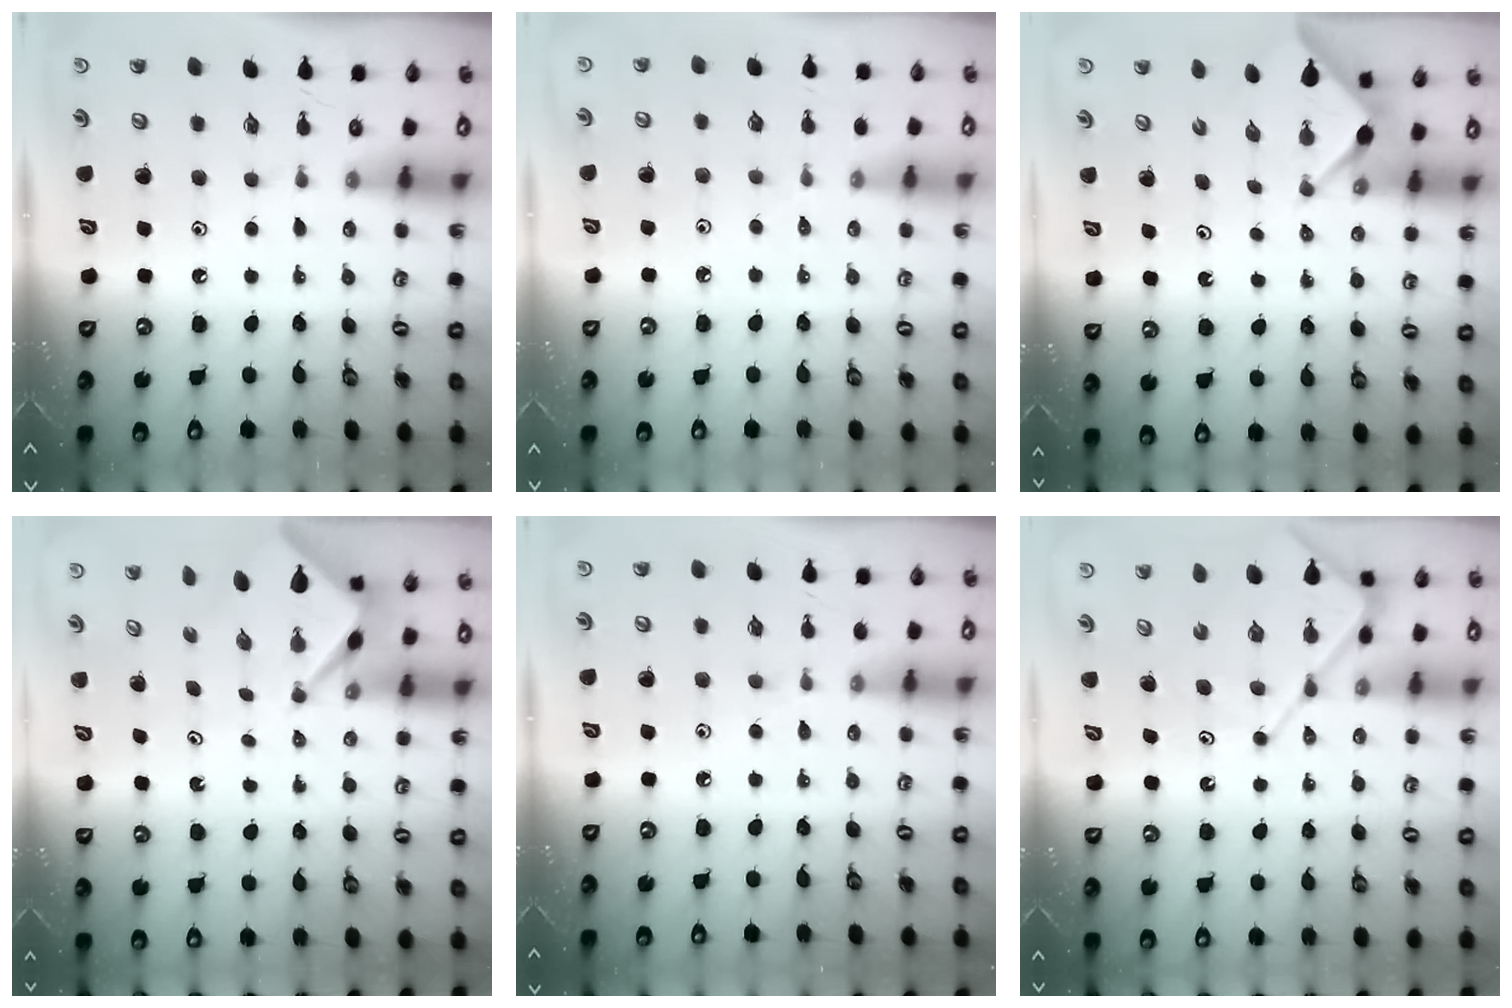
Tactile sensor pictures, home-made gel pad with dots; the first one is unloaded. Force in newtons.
{"total": 1.7, "press": 1.6, "slide": 0.4}
{"total": 3.0, "press": 2.9, "slide": 0.3}
{"total": 2.5, "press": 2.5, "slide": 0.1}
{"total": 4.2, "press": 4.2, "slide": 0.6}
{"total": 9.3, "press": 9.3, "slide": 1.1}